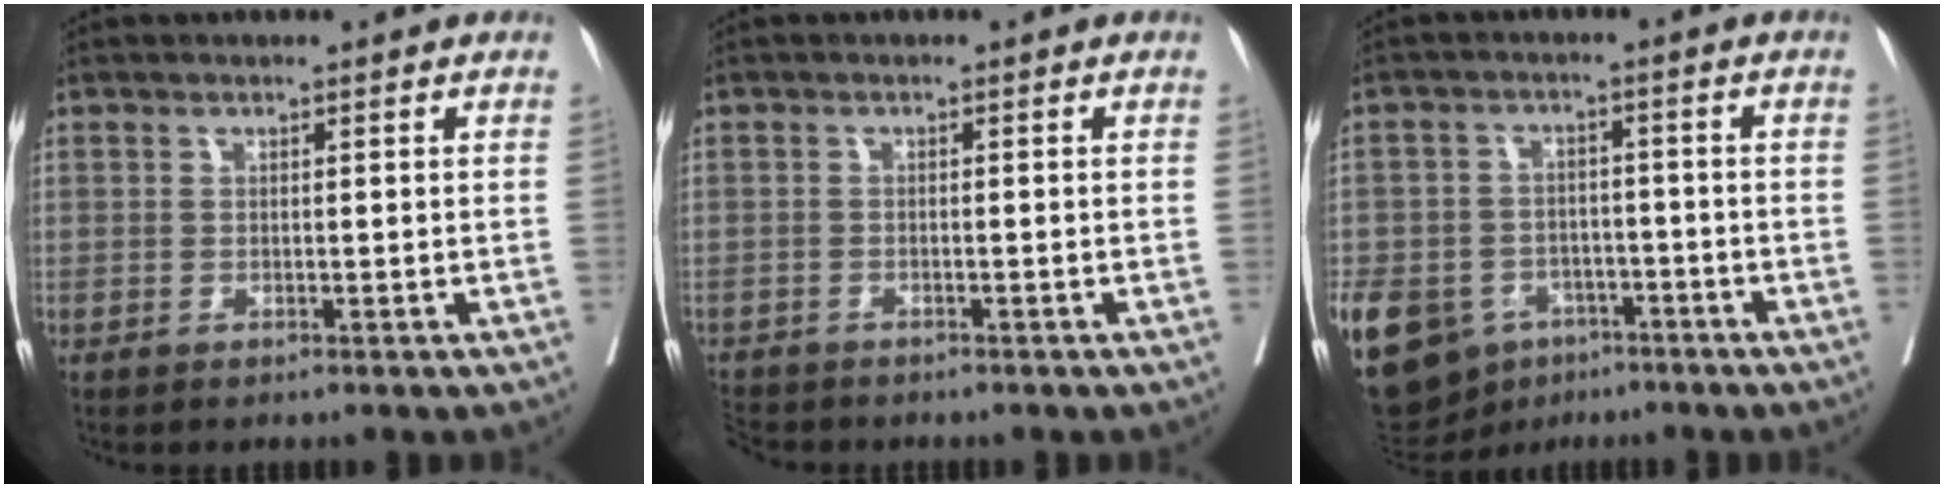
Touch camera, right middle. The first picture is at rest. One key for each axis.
{"total": 3.6, "fx": -3.3, "fy": 1.4, "fz": 0.2, "tx": -0.004, "ty": -0.007, "tz": -0.060}
{"total": 20.5, "fx": -10.2, "fy": 15.1, "fz": 9.3, "tx": -0.257, "ty": -0.004, "tz": -0.148}